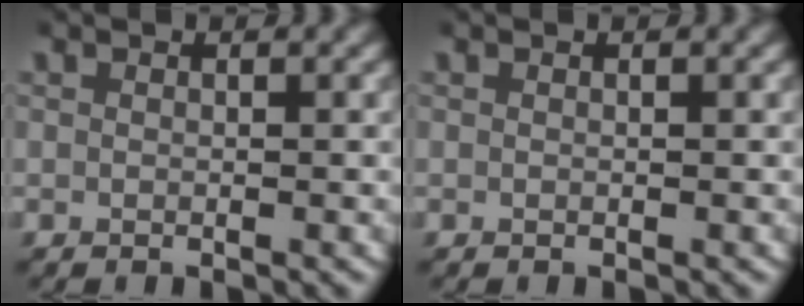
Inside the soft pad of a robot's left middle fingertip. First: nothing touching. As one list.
[{"total": 0.0}]